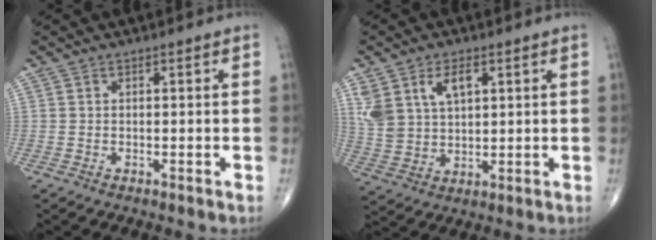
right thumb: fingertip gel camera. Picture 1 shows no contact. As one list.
[{"total": 9.3, "force": [3.9, 5.6, 6.4], "torque": [-0.118, -0.008, 0.085]}]